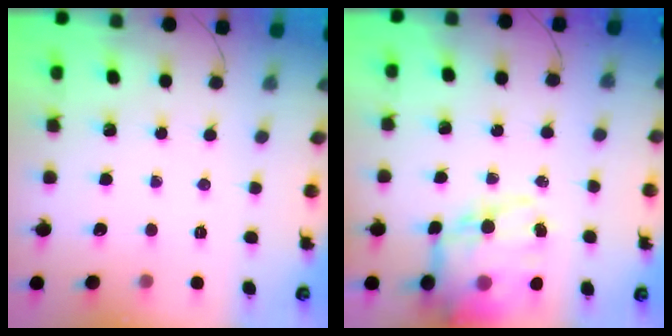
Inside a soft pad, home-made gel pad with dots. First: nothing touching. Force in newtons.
{"total": 20.1, "press": 19.6, "slide": 4.4}